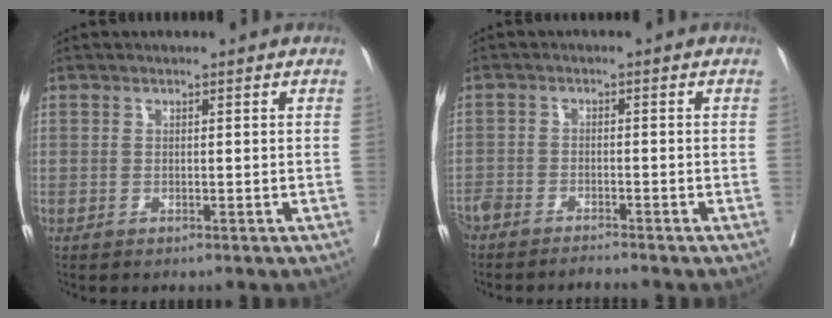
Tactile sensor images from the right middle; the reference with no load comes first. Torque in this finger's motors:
{"motor_torque": [0.14, -0.13, 0.13, 0.07]}